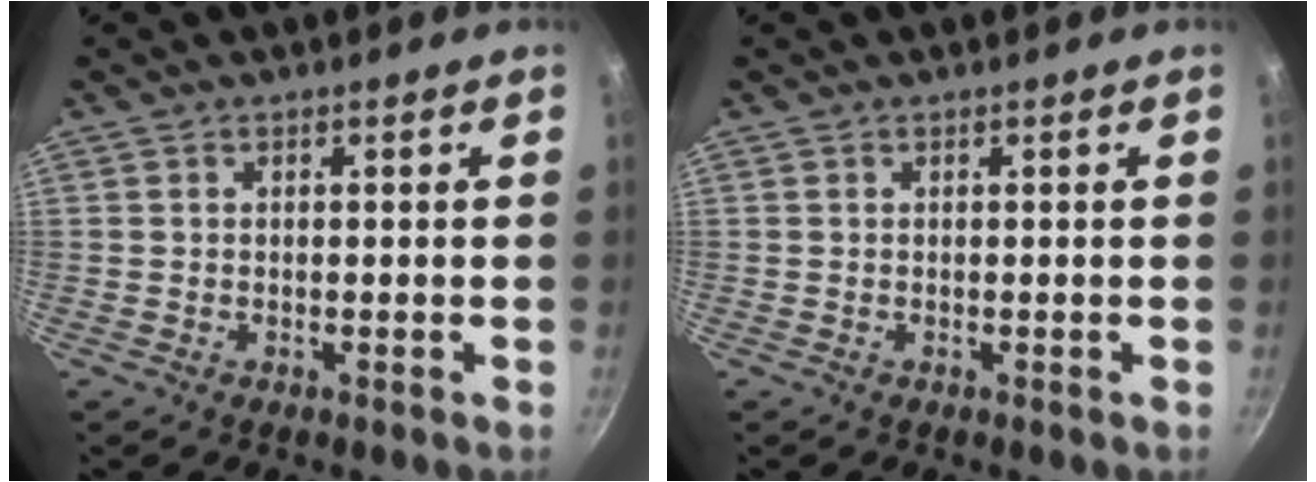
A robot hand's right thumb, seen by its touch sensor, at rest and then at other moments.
{"total": 0.0}